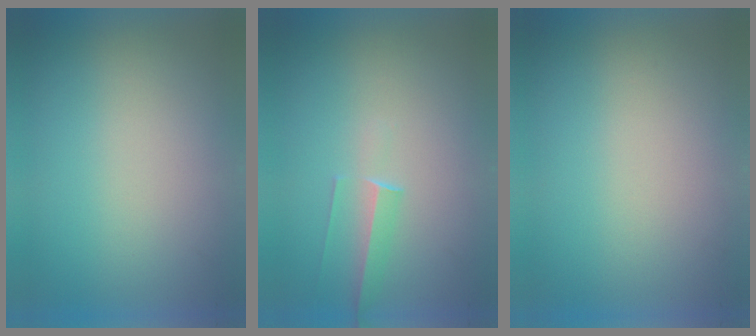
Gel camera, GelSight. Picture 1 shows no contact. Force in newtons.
{"total": 1.4}
{"total": 0.0}